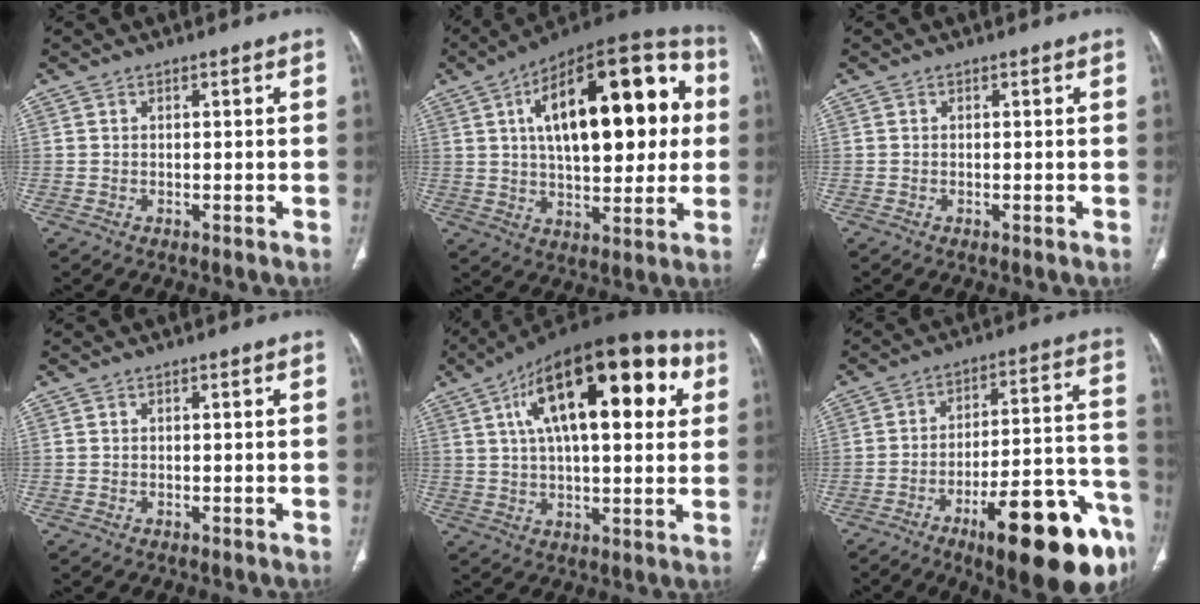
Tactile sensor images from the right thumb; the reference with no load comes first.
{"total": 28.6, "force": [5.8, 13.3, 24.6], "torque": [-0.343, 0.027, 0.081]}
{"total": 0.0}
{"total": 0.0}
{"total": 25.9, "force": [8.5, 10.9, 22.0], "torque": [-0.323, 0.021, 0.123]}
{"total": 24.0, "force": [-13.4, 6.4, 18.9], "torque": [-0.188, 0.082, -0.190]}